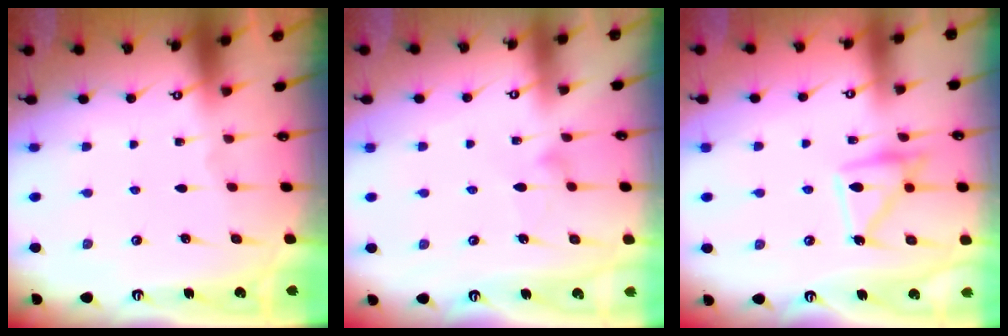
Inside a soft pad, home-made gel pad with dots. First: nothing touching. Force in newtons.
{"total": 5.7, "press": 5.7, "slide": 0.3}
{"total": 13.8, "press": 13.8, "slide": 1.2}